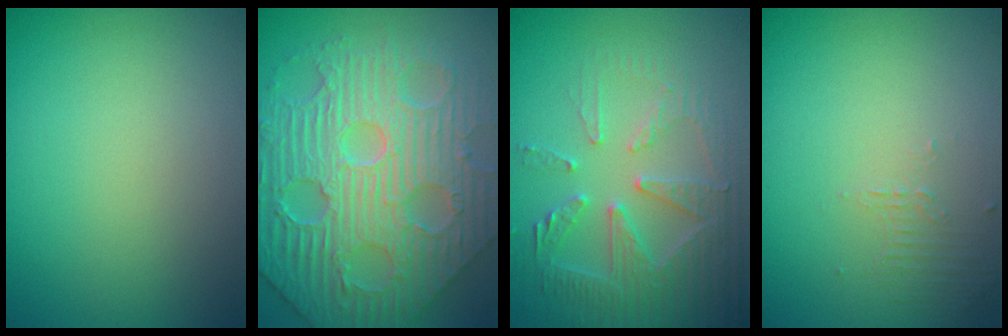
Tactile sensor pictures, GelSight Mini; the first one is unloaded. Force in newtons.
{"total": 9.6, "press": 7.6, "slide": 5.8}
{"total": 4.5, "press": 4.4, "slide": 0.7}
{"total": 1.1, "press": 0.2, "slide": 1.0}